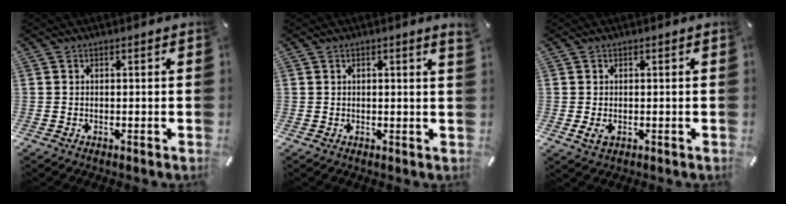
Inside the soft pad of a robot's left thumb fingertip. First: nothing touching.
{"total": 1.5, "force": [0.7, 0.0, 1.3], "torque": [-0.024, -0.001, 0.012]}
{"total": 1.6, "force": [-0.4, 1.3, 0.9], "torque": [-0.016, 0.002, -0.005]}